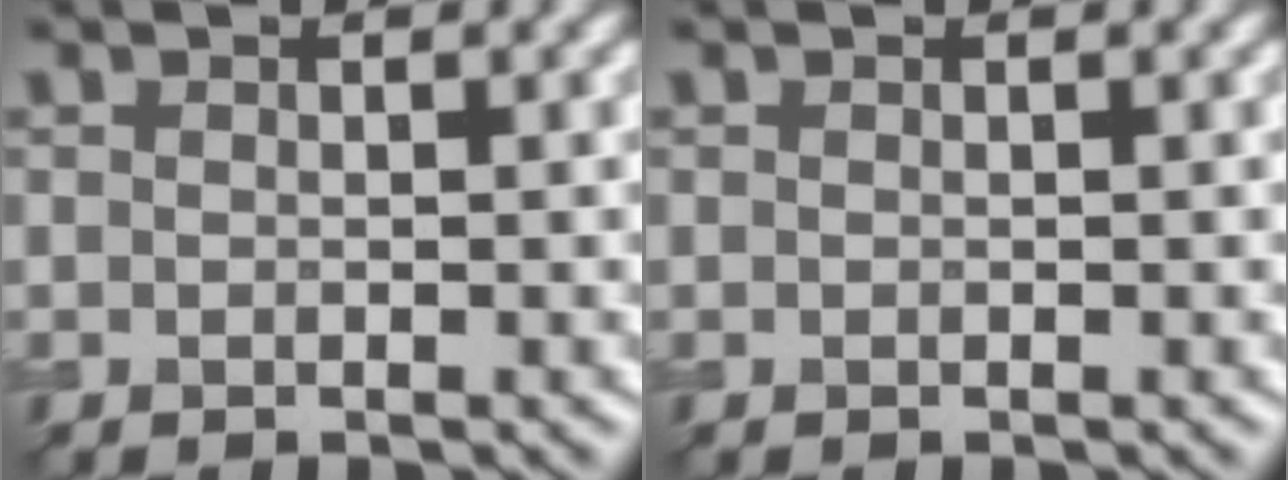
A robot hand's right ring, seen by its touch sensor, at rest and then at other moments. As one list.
[{"total": 0.0}]